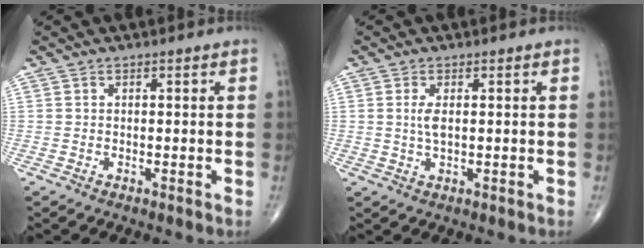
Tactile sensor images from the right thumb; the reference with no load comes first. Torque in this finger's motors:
{"motor_torque": [-0.30, 0.08, -0.14, -0.13, 0.02]}